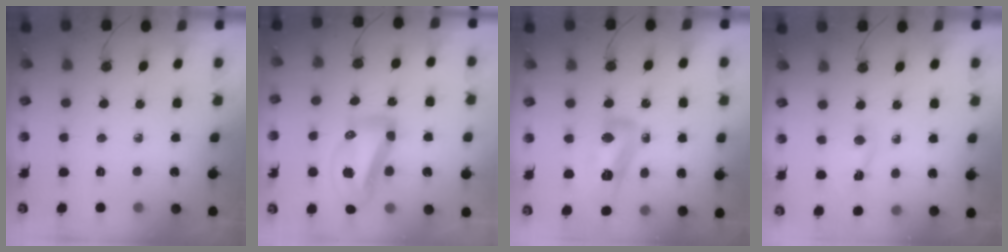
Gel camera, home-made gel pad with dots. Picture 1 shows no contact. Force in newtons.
{"total": 16.9, "press": 16.8, "slide": 2.1}
{"total": 12.5, "press": 12.5, "slide": 1.2}
{"total": 1.8, "press": 1.8, "slide": 0.3}